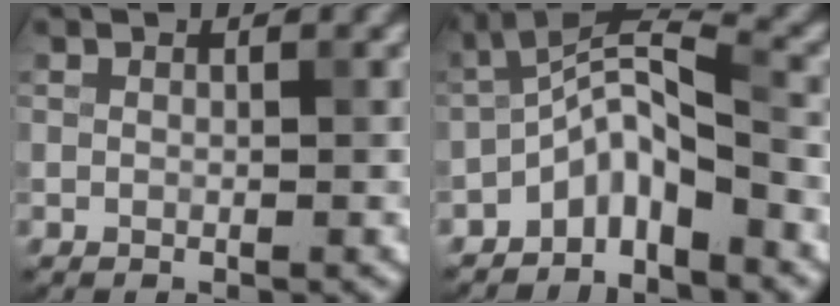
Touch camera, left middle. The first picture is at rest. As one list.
[{"total": 4.9, "force": [-3.0, 1.6, 3.5], "torque": [-0.059, 0.017, -0.063]}]